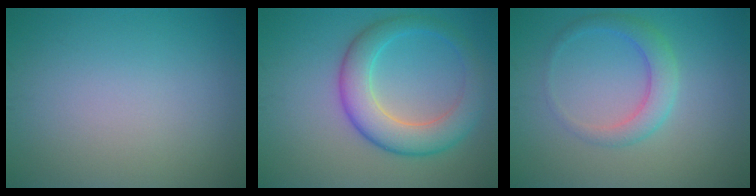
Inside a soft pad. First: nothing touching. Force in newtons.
{"total": 5.9, "press": 5.9, "slide": 0.2}
{"total": 3.0, "press": 3.0, "slide": 0.1}